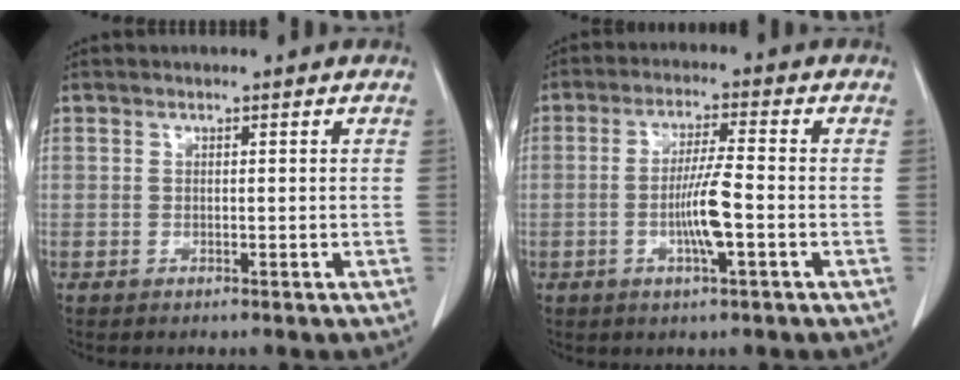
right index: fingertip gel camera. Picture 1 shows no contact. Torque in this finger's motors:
{"motor_torque": [0.04, 0.07, 0.11, 0.06]}